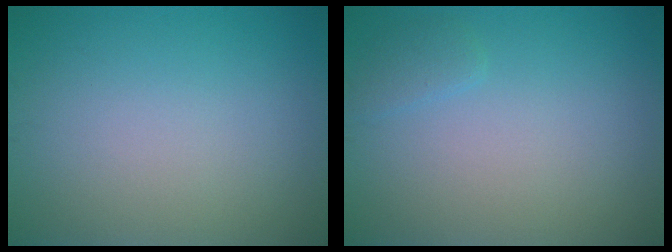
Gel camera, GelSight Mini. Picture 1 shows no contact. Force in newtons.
{"total": 1.0, "press": 1.0, "slide": 0.0}